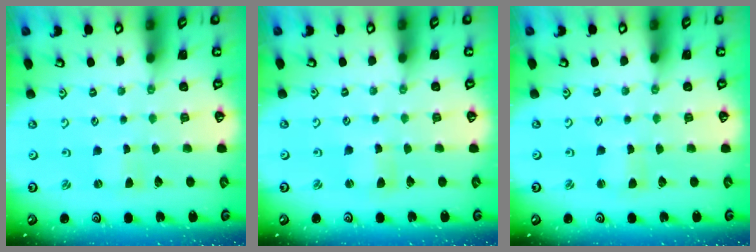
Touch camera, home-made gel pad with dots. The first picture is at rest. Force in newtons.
{"total": 1.7, "press": 1.7, "slide": 0.4}
{"total": 1.5, "press": 1.5, "slide": 0.1}